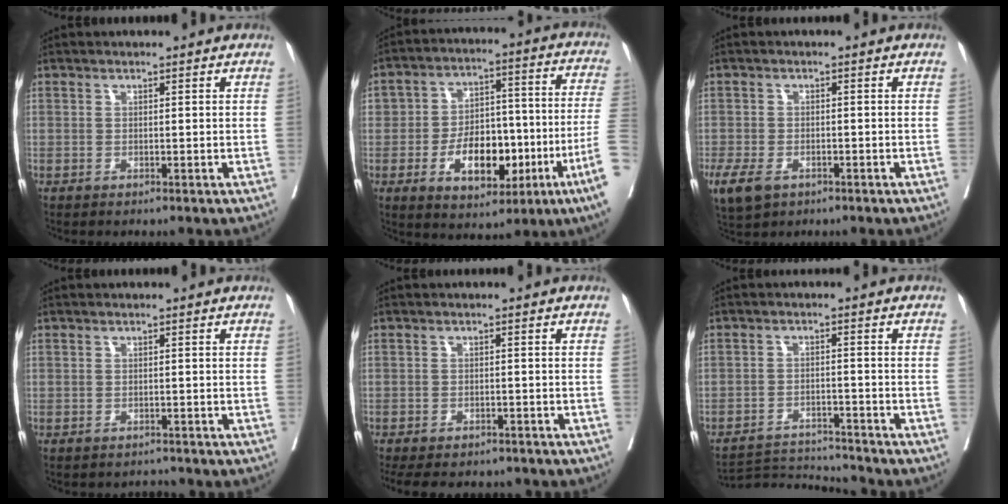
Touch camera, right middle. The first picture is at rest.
{"total": 18.8, "force": [-5.6, 4.9, 17.3], "torque": [-0.262, 0.020, -0.076]}
{"total": 8.0, "force": [-4.5, 4.8, 4.5], "torque": [-0.107, -0.008, -0.069]}
{"total": 1.1, "force": [-1.1, 0.2, -0.3], "torque": [0.003, -0.005, -0.016]}
{"total": 12.0, "force": [-10.6, 3.7, 4.3], "torque": [-0.080, -0.004, -0.133]}
{"total": 6.8, "force": [-6.4, -1.7, -1.6], "torque": [0.026, -0.001, -0.116]}